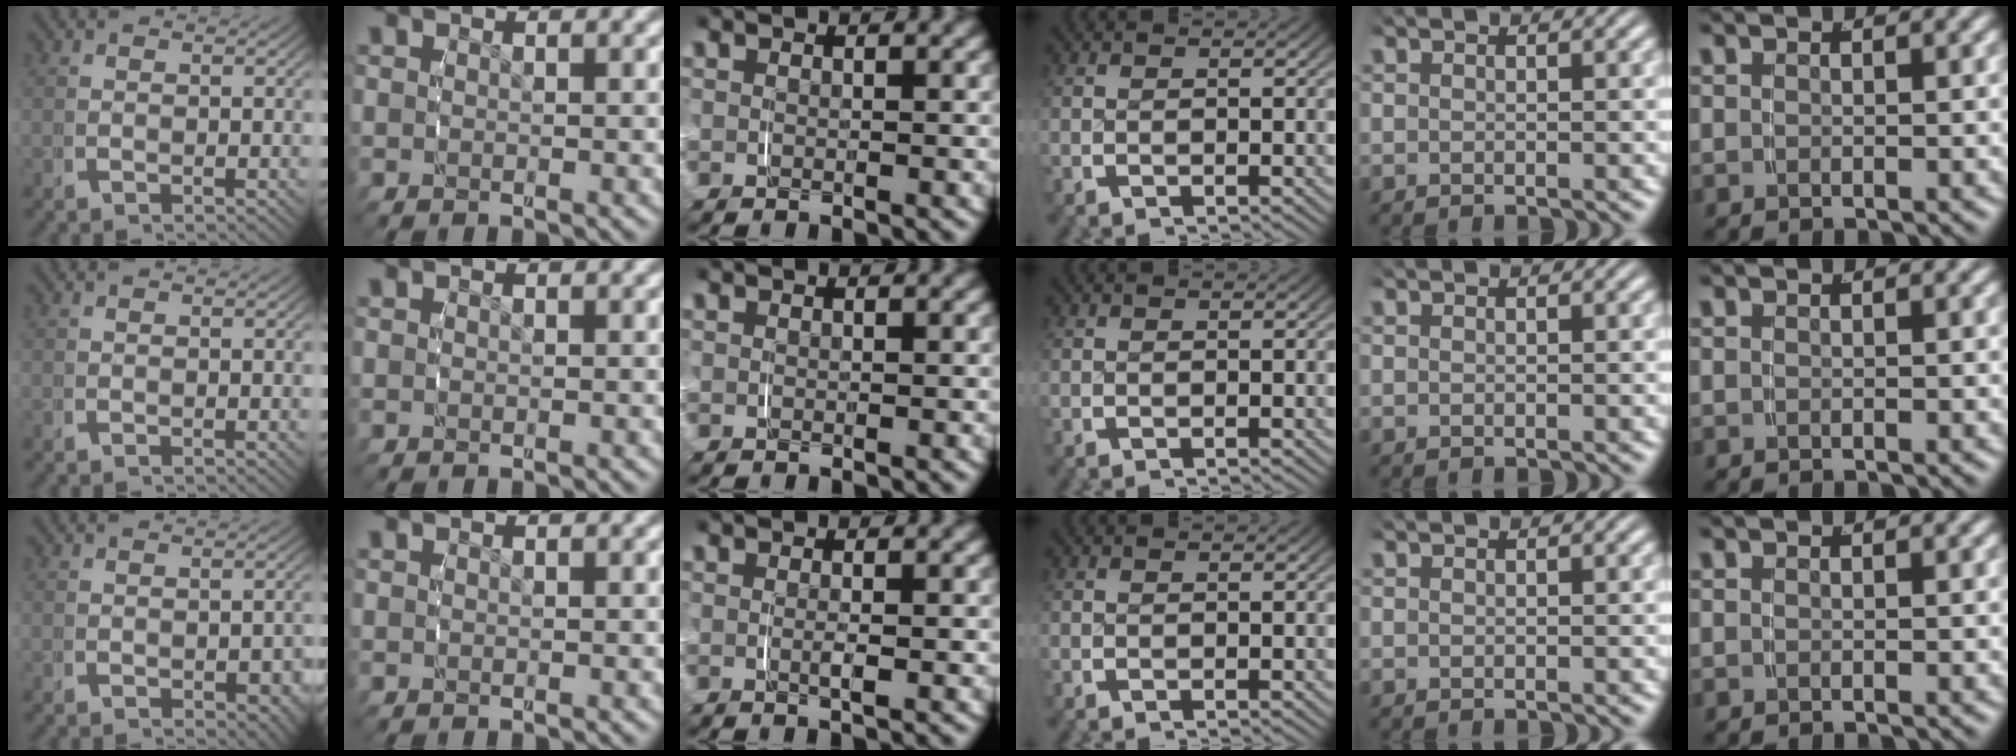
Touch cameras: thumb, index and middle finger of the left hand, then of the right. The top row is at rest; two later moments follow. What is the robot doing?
{"motion": "grasp_and_lifting", "object": "string"}